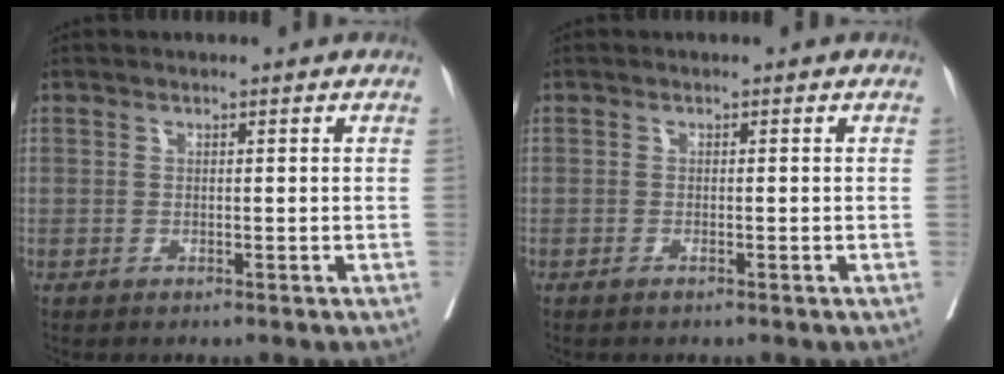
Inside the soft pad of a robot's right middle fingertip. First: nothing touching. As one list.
[{"total": 0.8, "force": [-0.5, 0.0, 0.6], "torque": [-0.015, -0.002, -0.010]}]